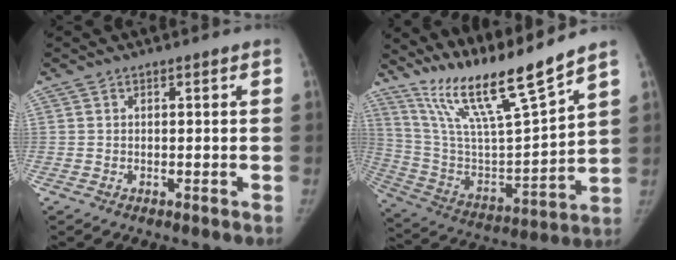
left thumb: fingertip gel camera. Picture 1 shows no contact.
{"total": 18.7, "force": [15.3, 0.6, 10.8], "torque": [-0.175, -0.086, 0.288]}